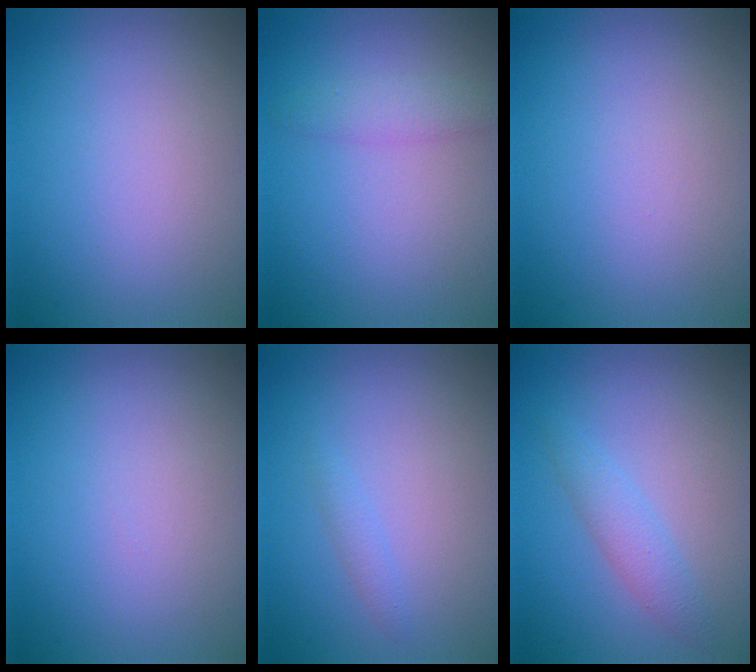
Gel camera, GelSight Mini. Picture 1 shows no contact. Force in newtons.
{"total": 1.8, "press": 1.8, "slide": 0.1}
{"total": 0.0}
{"total": 0.0}
{"total": 0.9, "press": 0.9, "slide": 0.0}
{"total": 2.0, "press": 2.0, "slide": 0.0}